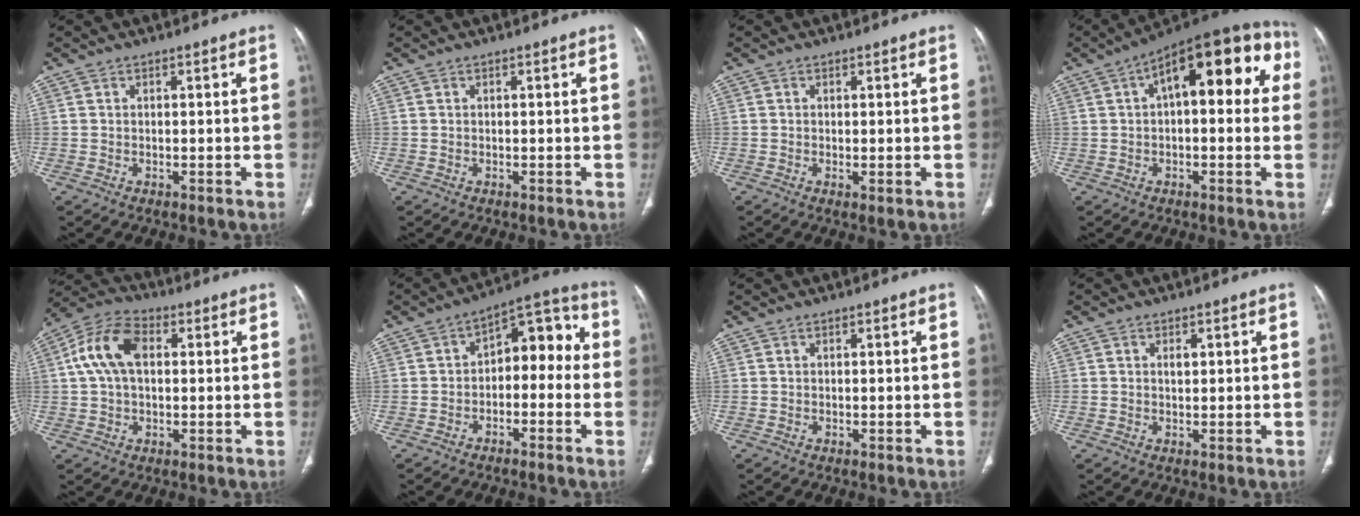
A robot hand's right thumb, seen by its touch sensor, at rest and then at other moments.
{"total": 0.0}
{"total": 1.1, "force": [-0.2, 0.4, 1.0], "torque": [-0.023, -0.005, -0.002]}
{"total": 19.9, "force": [5.0, 9.0, 17.0], "torque": [-0.197, 0.040, 0.057]}
{"total": 10.9, "force": [1.9, 6.7, 8.3], "torque": [-0.166, 0.027, 0.031]}
{"total": 10.6, "force": [-1.1, 6.6, 8.1], "torque": [-0.067, 0.055, -0.030]}
{"total": 0.0}
{"total": 1.4, "force": [0.4, 0.9, 1.0], "torque": [-0.012, -0.001, 0.007]}